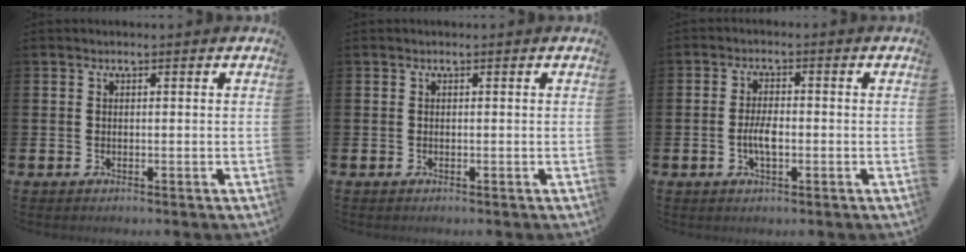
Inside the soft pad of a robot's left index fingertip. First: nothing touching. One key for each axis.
{"total": 0.0}
{"total": 3.4, "fx": -0.7, "fy": 1.3, "fz": 3.1, "tx": -0.056, "ty": 0.004, "tz": -0.014}